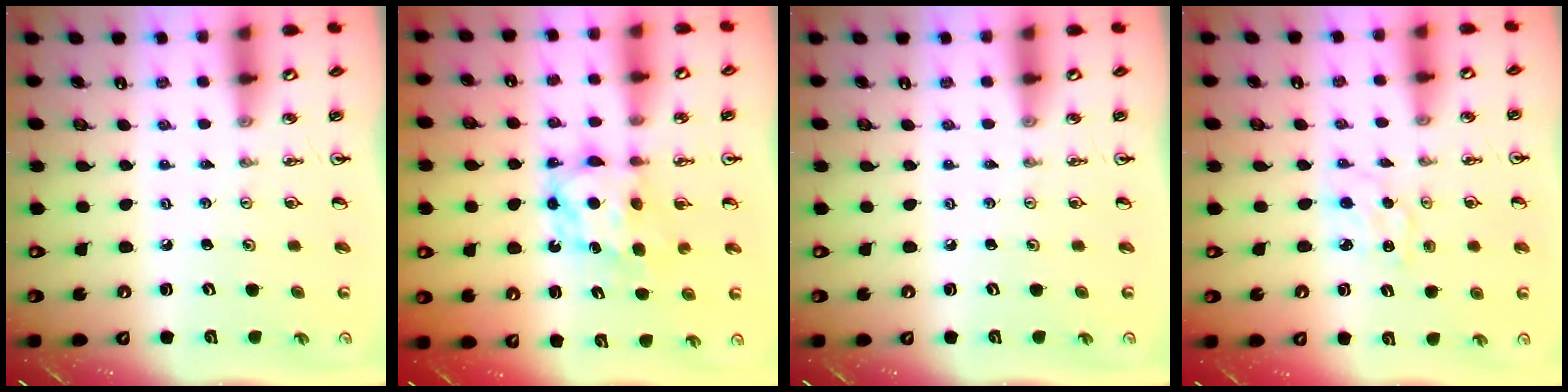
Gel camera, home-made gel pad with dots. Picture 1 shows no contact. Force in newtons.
{"total": 7.2, "press": 7.2, "slide": 0.3}
{"total": 0.0}
{"total": 1.5, "press": 1.4, "slide": 0.4}